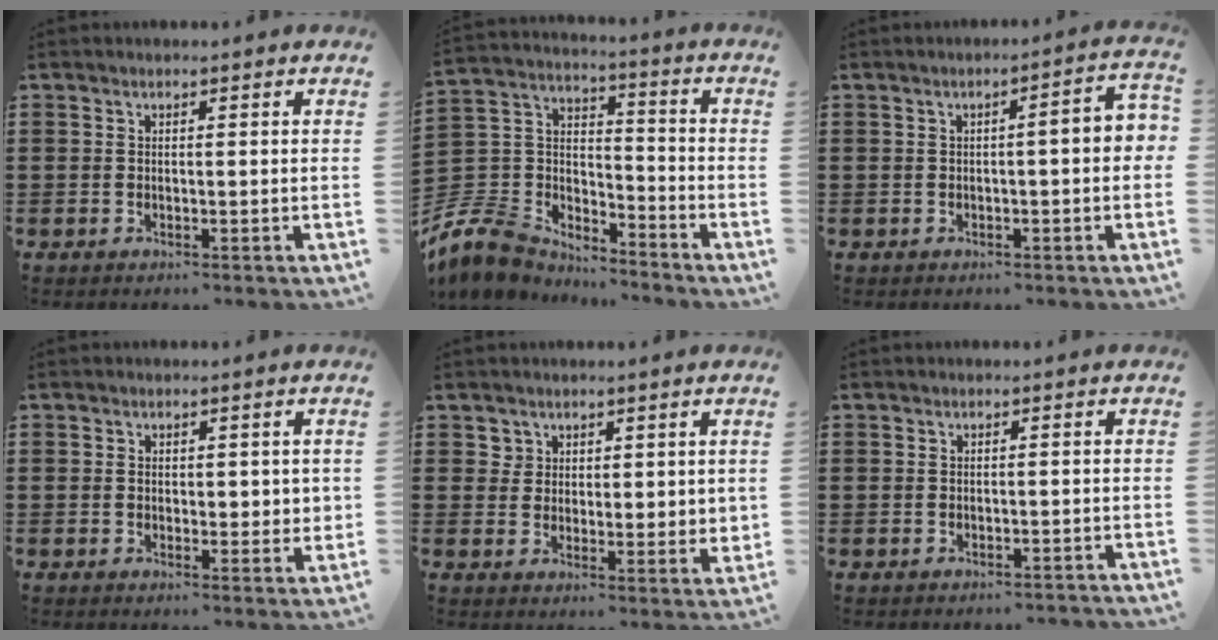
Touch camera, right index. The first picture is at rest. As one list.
[{"total": 9.2, "force": [-7.7, 4.7, 1.7], "torque": [-0.083, 0.001, -0.157]}, {"total": 3.3, "force": [-0.4, 0.4, 3.2], "torque": [-0.054, 0.002, -0.009]}, {"total": 2.1, "force": [0.7, 1.6, 1.1], "torque": [-0.017, 0.008, 0.011]}, {"total": 3.8, "force": [2.7, 2.7, 0.5], "torque": [-0.016, 0.007, 0.050]}, {"total": 0.8, "force": [-0.6, 0.5, 0.0], "torque": [-0.001, 0.001, -0.014]}]